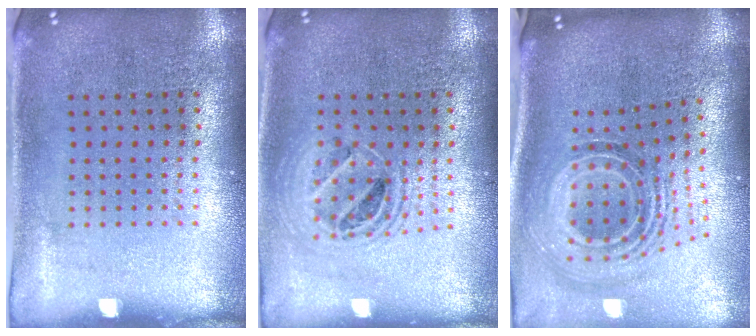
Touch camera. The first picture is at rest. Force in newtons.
{"total": 1.4, "press": 1.2, "slide": 0.7}
{"total": 2.0, "press": 1.5, "slide": 1.3}